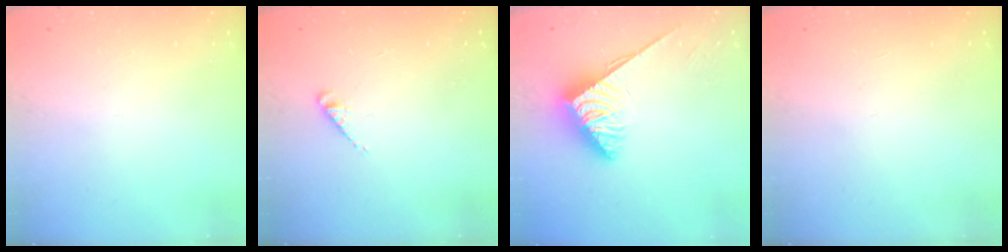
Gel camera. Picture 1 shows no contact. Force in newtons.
{"total": 2.3, "press": 2.3, "slide": 0.2}
{"total": 3.8, "press": 3.8, "slide": 0.5}
{"total": 0.0}